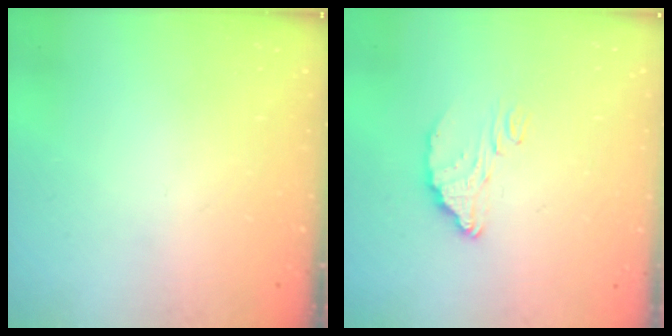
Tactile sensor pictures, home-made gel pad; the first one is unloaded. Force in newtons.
{"total": 7.4, "press": 7.4, "slide": 0.6}